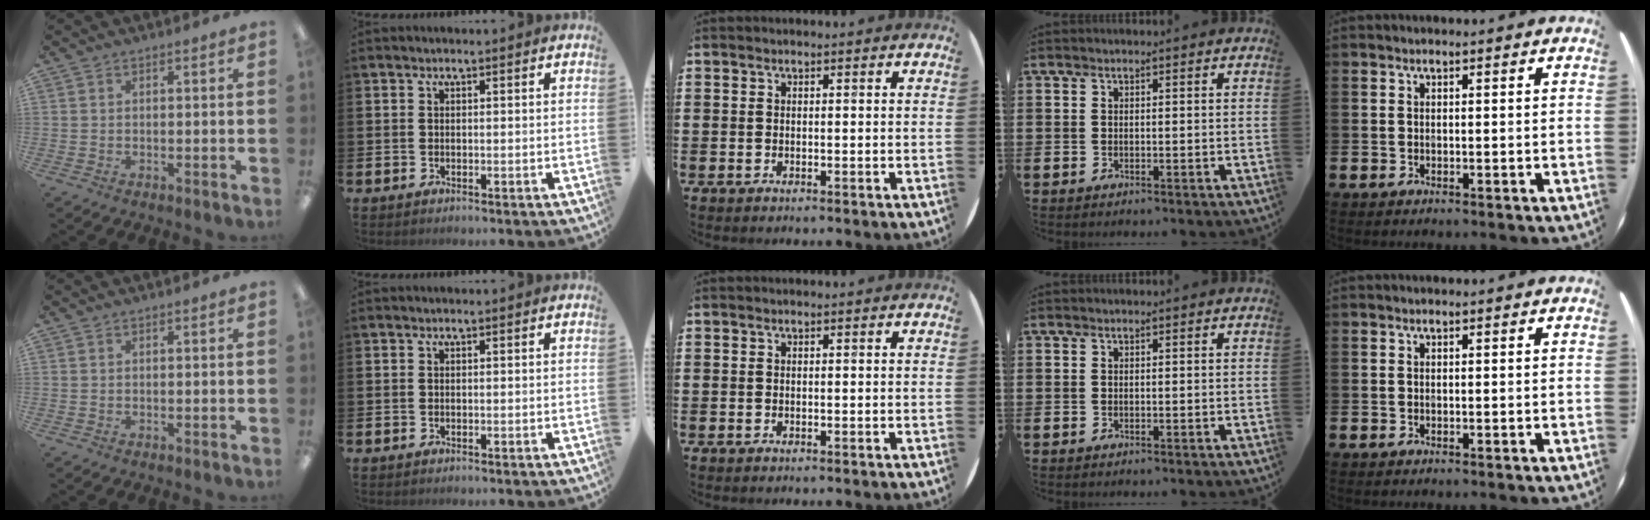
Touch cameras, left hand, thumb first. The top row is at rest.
{}